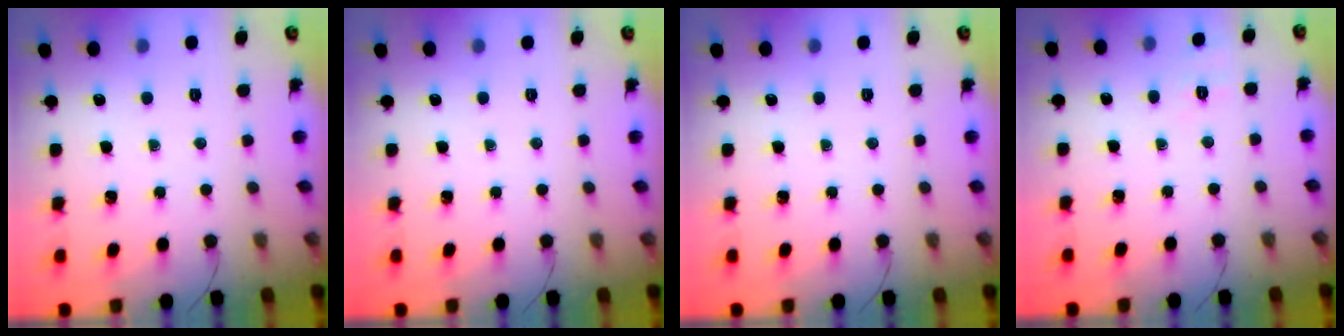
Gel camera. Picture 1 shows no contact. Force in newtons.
{"total": 0.0}
{"total": 0.0}
{"total": 2.0, "press": 0.8, "slide": 1.8}